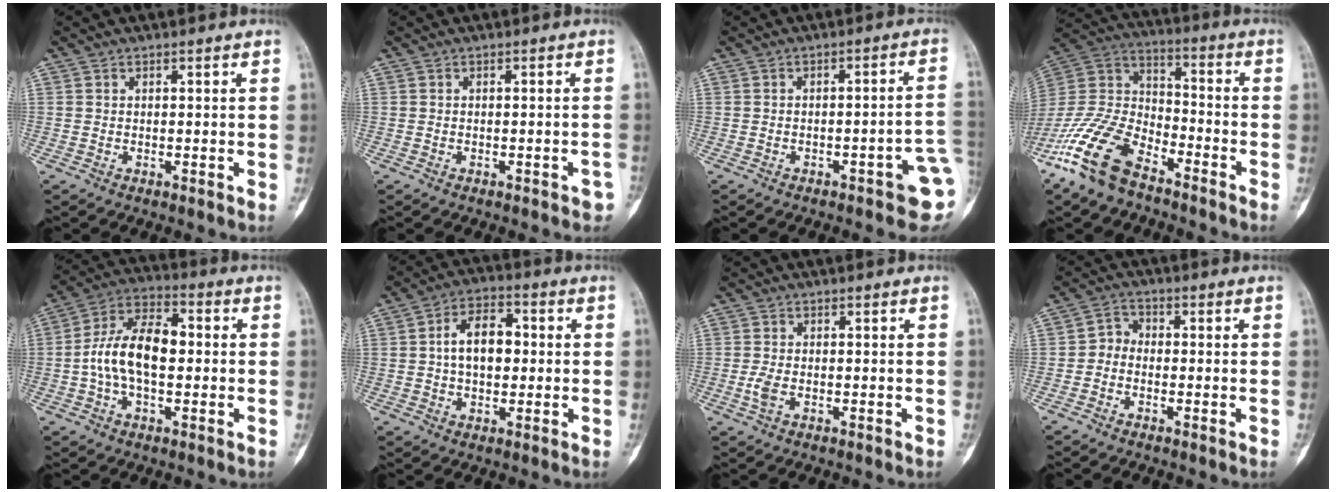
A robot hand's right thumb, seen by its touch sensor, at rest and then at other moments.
{"total": 2.3, "force": [-1.5, 0.9, 1.5], "torque": [-0.014, 0.014, -0.014]}
{"total": 9.3, "force": [-3.1, 2.5, 8.4], "torque": [-0.091, 0.021, -0.035]}
{"total": 17.2, "force": [-11.3, 7.9, 10.2], "torque": [-0.210, 0.058, -0.223]}
{"total": 12.9, "force": [-0.5, 7.1, 10.8], "torque": [-0.199, 0.037, -0.016]}
{"total": 9.3, "force": [0.6, 5.8, 7.3], "torque": [-0.101, 0.019, 0.003]}
{"total": 2.3, "force": [-0.6, 1.2, 1.9], "torque": [-0.052, -0.001, -0.013]}
{"total": 3.1, "force": [-1.1, 2.4, 1.6], "torque": [-0.014, 0.014, -0.034]}